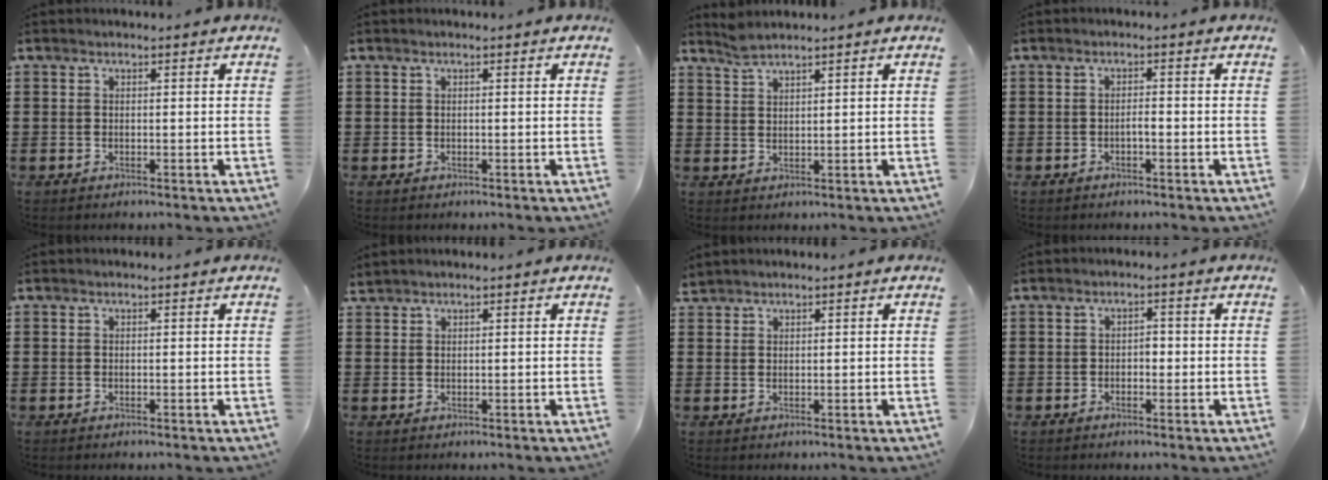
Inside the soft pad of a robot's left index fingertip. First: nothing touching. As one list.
[{"total": 0.0}, {"total": 2.3, "force": [2.1, 0.1, 1.0], "torque": [-0.023, 0.000, 0.039]}, {"total": 1.3, "force": [-0.6, 0.1, 1.1], "torque": [-0.021, -0.001, -0.012]}, {"total": 0.0}, {"total": 0.7, "force": [0.7, 0.0, 0.0], "torque": [-0.001, -0.001, 0.015]}, {"total": 1.0, "force": [1.0, 0.1, 0.0], "torque": [-0.002, 0.000, 0.020]}, {"total": 1.6, "force": [-0.6, 0.9, 1.1], "torque": [-0.023, 0.005, -0.014]}]